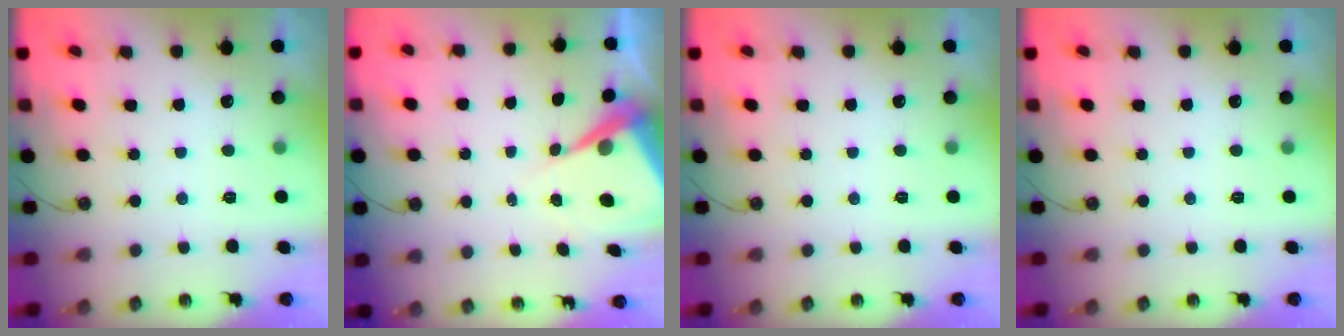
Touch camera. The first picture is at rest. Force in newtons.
{"total": 8.7, "press": 8.6, "slide": 0.9}
{"total": 0.0}
{"total": 0.0}